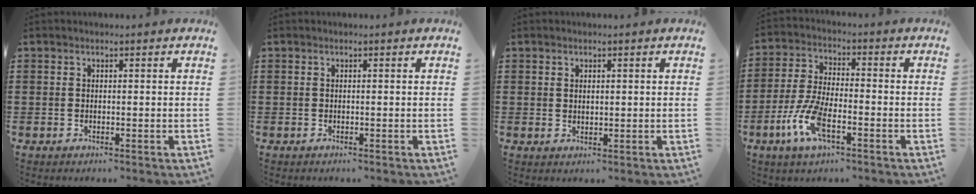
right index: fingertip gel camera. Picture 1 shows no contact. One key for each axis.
{"total": 0.0}
{"total": 0.8, "fx": 0.5, "fy": 0.5, "fz": 0.4, "tx": -0.009, "ty": 0.004, "tz": 0.009}
{"total": 8.2, "fx": -3.6, "fy": 2.9, "fz": 6.8, "tx": -0.164, "ty": -0.013, "tz": -0.069}